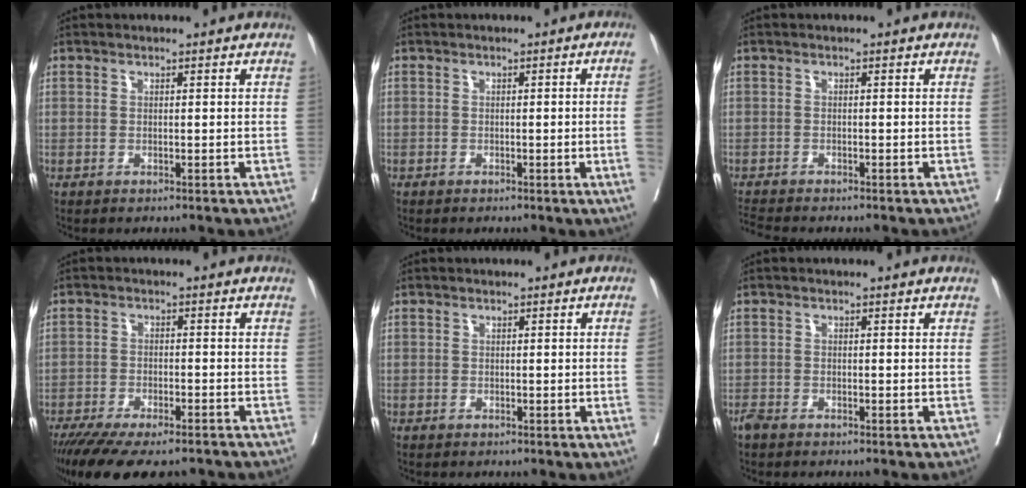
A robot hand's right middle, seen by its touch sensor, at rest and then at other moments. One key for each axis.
{"total": 3.1, "fx": -0.5, "fy": -1.2, "fz": 2.9, "tx": -0.036, "ty": -0.005, "tz": -0.006}
{"total": 2.7, "fx": -2.6, "fy": -0.2, "fz": 0.4, "tx": -0.010, "ty": -0.014, "tz": -0.048}
{"total": 13.2, "fx": -10.9, "fy": 4.1, "fz": 6.3, "tx": -0.113, "ty": -0.014, "tz": -0.162}
{"total": 1.4, "fx": -0.3, "fy": -0.5, "fz": 1.2, "tx": -0.013, "ty": -0.001, "tz": -0.005}
{"total": 1.4, "fx": -1.2, "fy": 0.3, "fz": 0.6, "tx": -0.020, "ty": -0.004, "tz": -0.026}